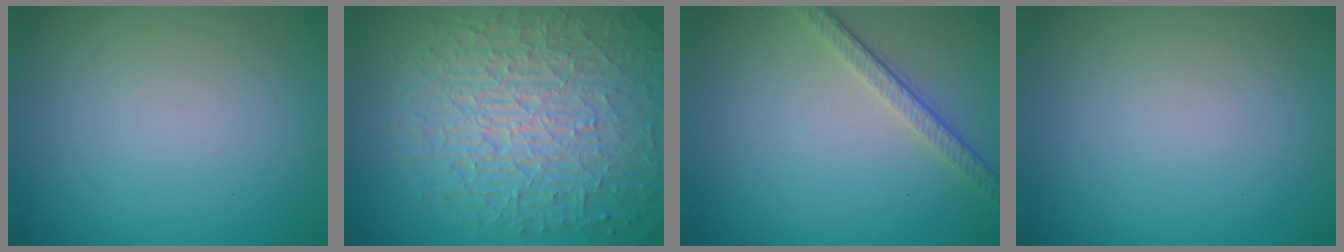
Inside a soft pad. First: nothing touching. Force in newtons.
{"total": 10.3, "press": 6.8, "slide": 7.7}
{"total": 2.6, "press": 2.0, "slide": 1.7}
{"total": 0.0}